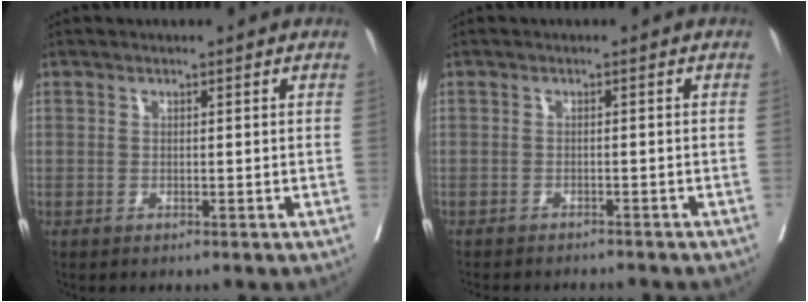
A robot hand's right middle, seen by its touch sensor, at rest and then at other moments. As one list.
[{"total": 7.5, "force": [-7.0, 1.3, 2.3], "torque": [-0.025, -0.008, -0.088]}]